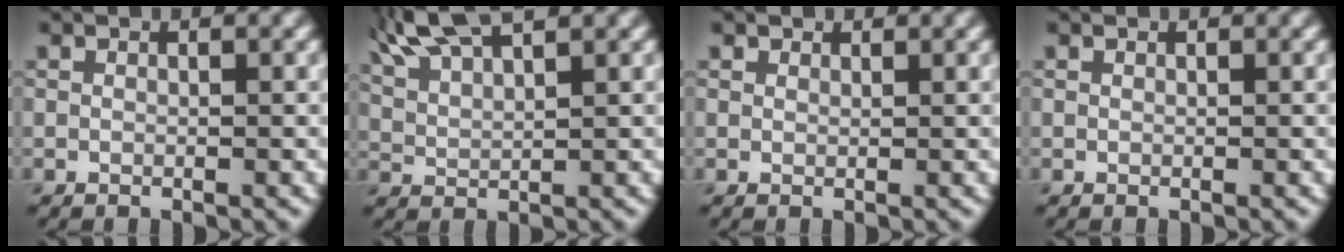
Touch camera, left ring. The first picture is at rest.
{"total": 6.5, "force": [5.0, 1.7, 3.7], "torque": [-0.073, 0.029, 0.070]}
{"total": 0.8, "force": [0.7, 0.3, 0.1], "torque": [-0.002, -0.003, 0.008]}
{"total": 0.0}